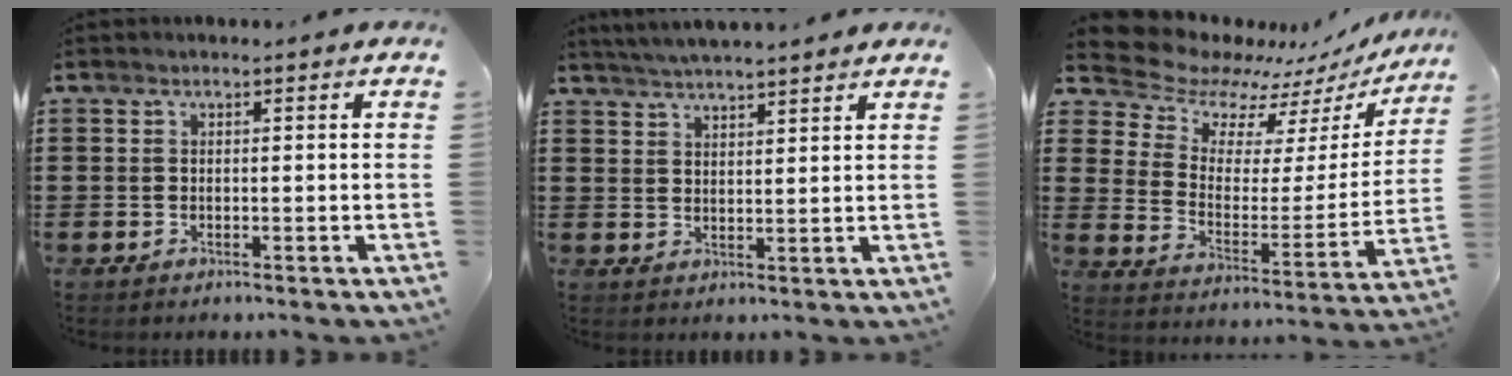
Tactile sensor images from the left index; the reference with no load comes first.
{"total": 3.6, "force": [3.5, -0.4, 0.6], "torque": [-0.023, -0.011, 0.062]}
{"total": 10.2, "force": [9.4, 3.3, 2.2], "torque": [-0.083, -0.077, 0.160]}